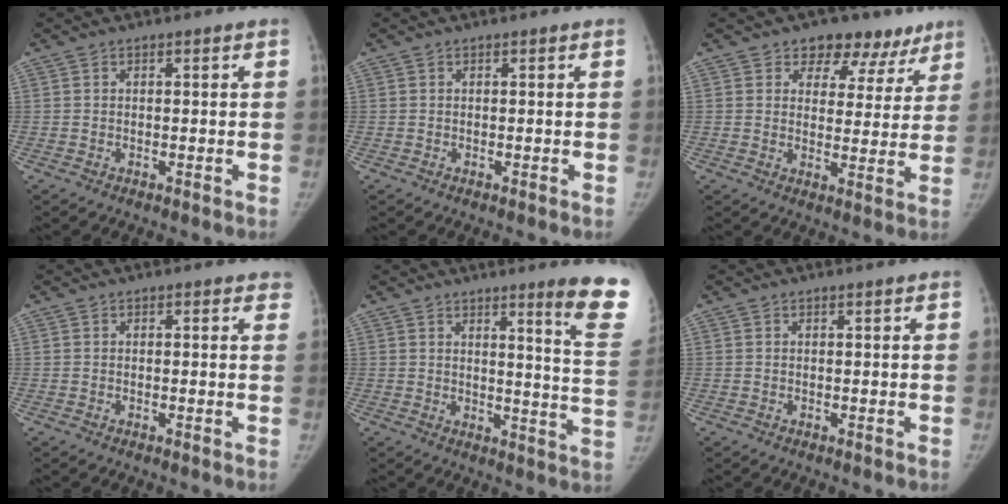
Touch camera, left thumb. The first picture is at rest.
{"total": 0.0}
{"total": 10.3, "force": [7.1, 6.9, 2.8], "torque": [0.025, -0.027, 0.082]}
{"total": 2.3, "force": [1.9, 0.9, 0.9], "torque": [0.010, -0.003, 0.008]}
{"total": 12.9, "force": [8.9, 0.2, 9.3], "torque": [-0.098, -0.074, 0.102]}
{"total": 0.0}